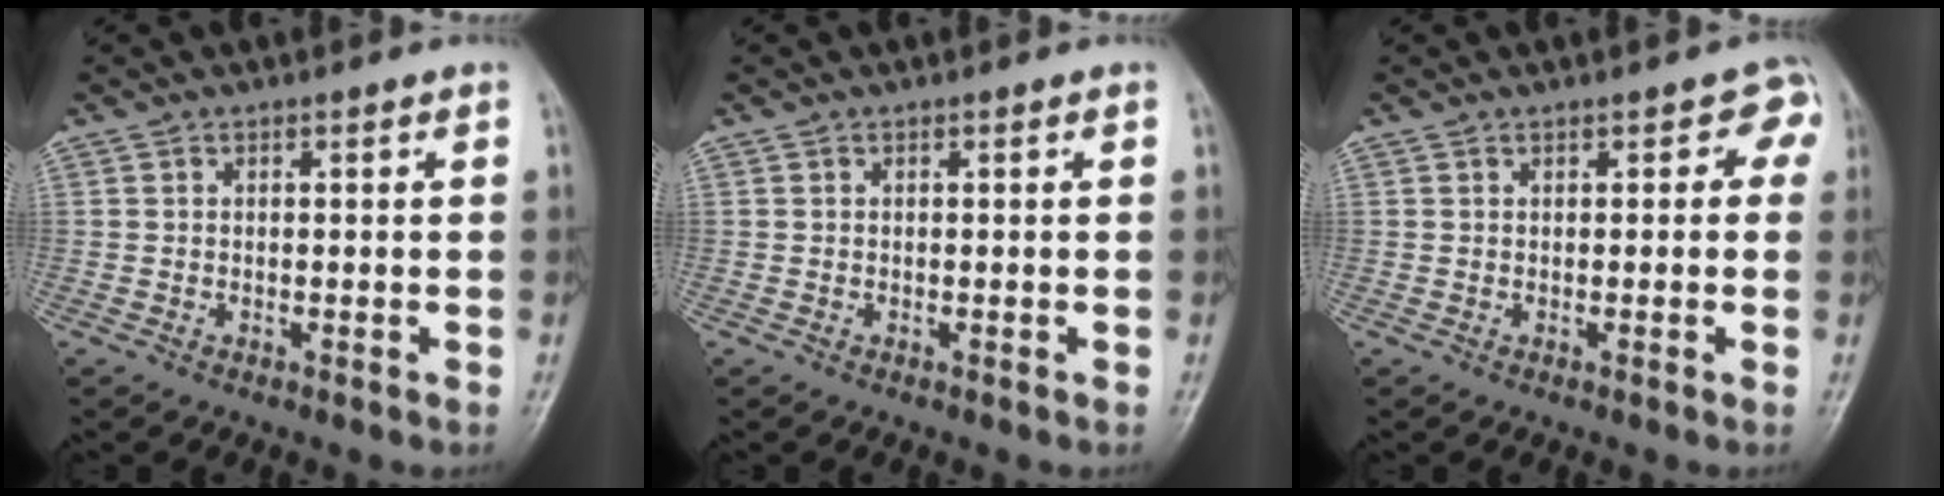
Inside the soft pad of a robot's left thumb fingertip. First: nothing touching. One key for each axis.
{"total": 0.0}
{"total": 2.7, "fx": 1.1, "fy": 1.9, "fz": 1.6, "tx": 0.013, "ty": 0.004, "tz": 0.004}